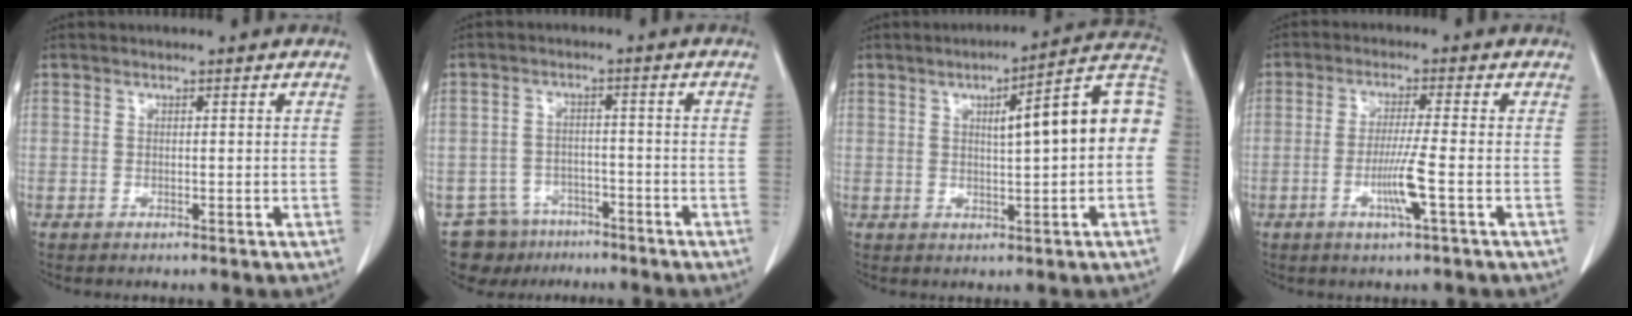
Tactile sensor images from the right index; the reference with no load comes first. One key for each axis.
{"total": 6.8, "fx": -5.2, "fy": 4.4, "fz": 0.0, "tx": 0.007, "ty": 0.018, "tz": -0.081}
{"total": 12.9, "fx": 1.5, "fy": 1.8, "fz": 12.7, "tx": -0.167, "ty": 0.037, "tz": 0.016}
{"total": 5.8, "fx": -1.8, "fy": -0.7, "fz": 5.4, "tx": -0.101, "ty": -0.013, "tz": -0.036}